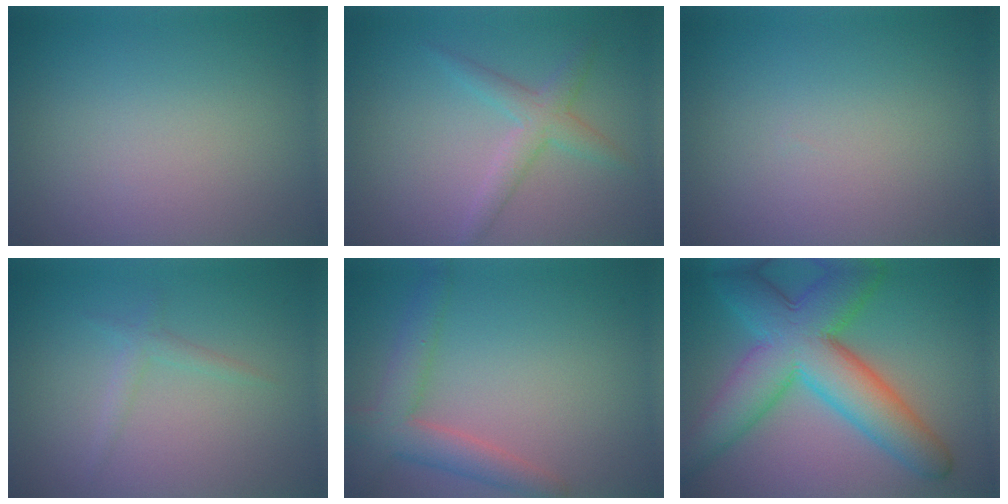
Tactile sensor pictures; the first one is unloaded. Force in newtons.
{"total": 2.5, "press": 2.5, "slide": 0.2}
{"total": 0.0}
{"total": 1.3, "press": 1.3, "slide": 0.1}
{"total": 4.2, "press": 4.2, "slide": 0.2}
{"total": 10.8, "press": 10.8, "slide": 0.1}